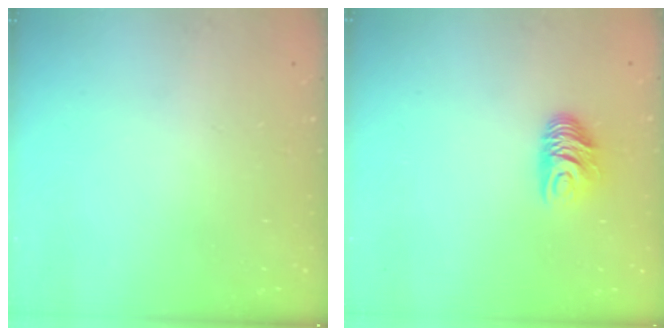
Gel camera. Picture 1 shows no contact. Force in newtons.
{"total": 7.5, "press": 7.5, "slide": 0.7}